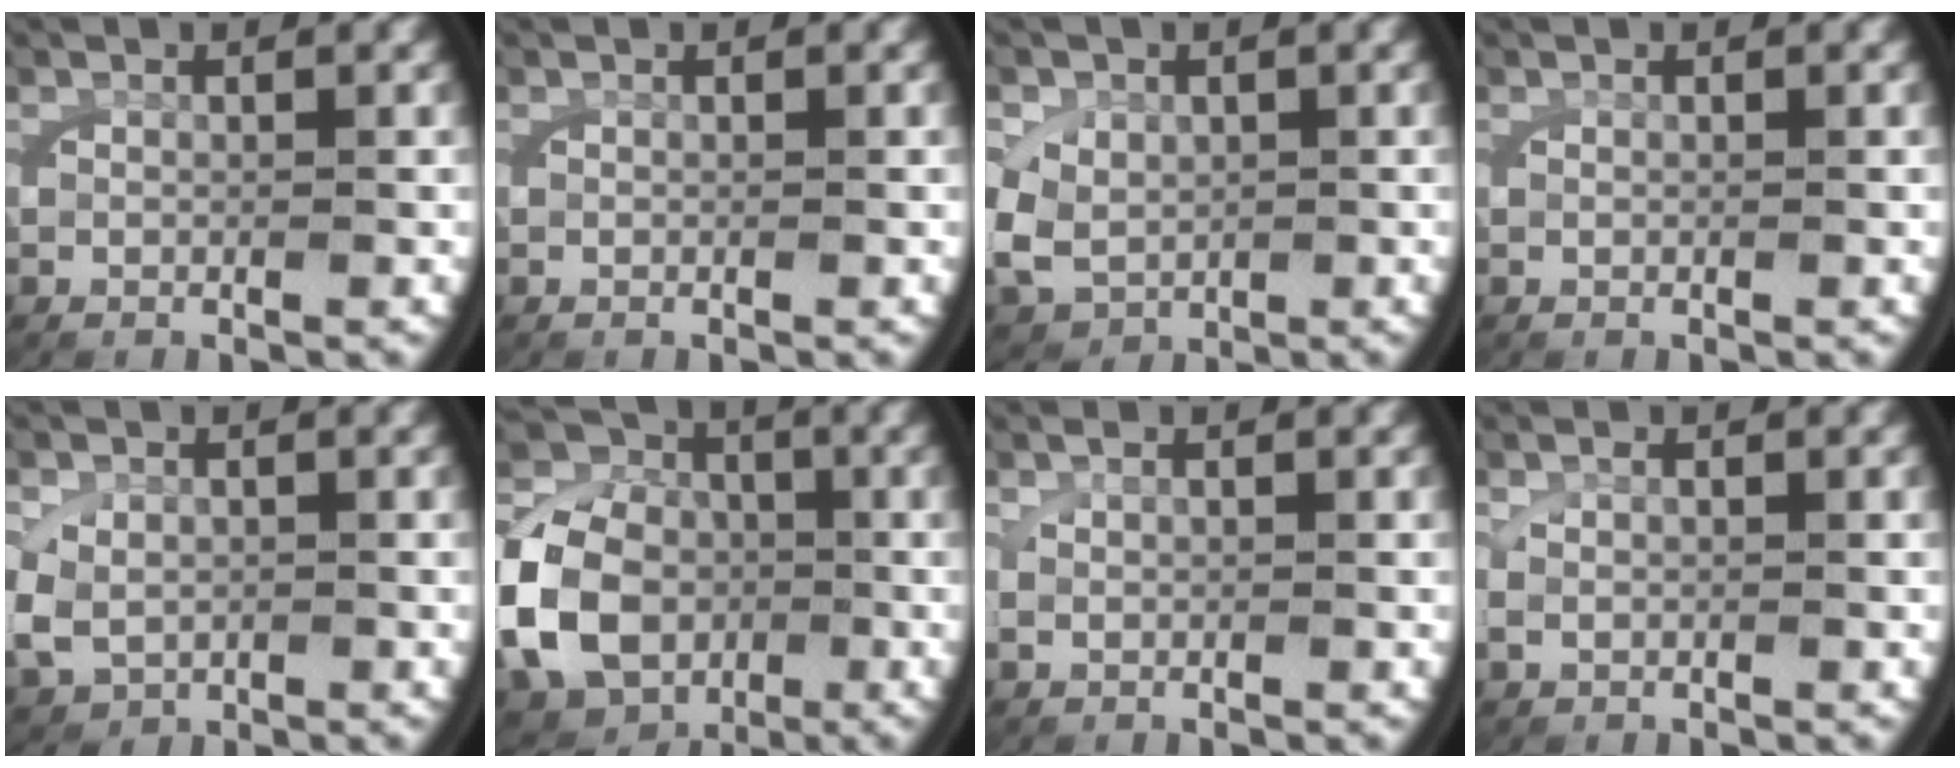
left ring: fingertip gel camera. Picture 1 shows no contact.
{"total": 0.0}
{"total": 5.3, "force": [-0.8, 4.6, 2.5], "torque": [-0.075, -0.032, 0.007]}
{"total": 0.0}
{"total": 3.2, "force": [-0.5, 2.7, 1.6], "torque": [-0.048, -0.015, 0.005]}
{"total": 12.8, "force": [-2.5, 11.3, 5.6], "torque": [-0.137, -0.043, -0.038]}
{"total": 0.9, "force": [0.2, 0.7, 0.6], "torque": [-0.023, -0.001, 0.009]}
{"total": 1.2, "force": [0.0, 1.0, 0.7], "torque": [-0.029, -0.004, 0.007]}